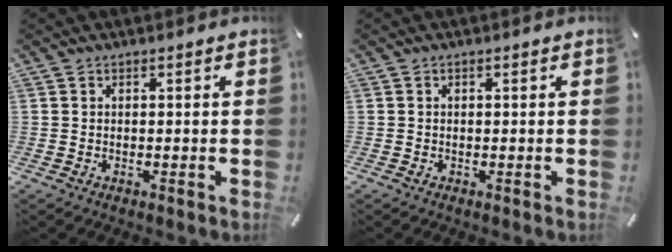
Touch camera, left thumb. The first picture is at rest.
{"total": 0.0}